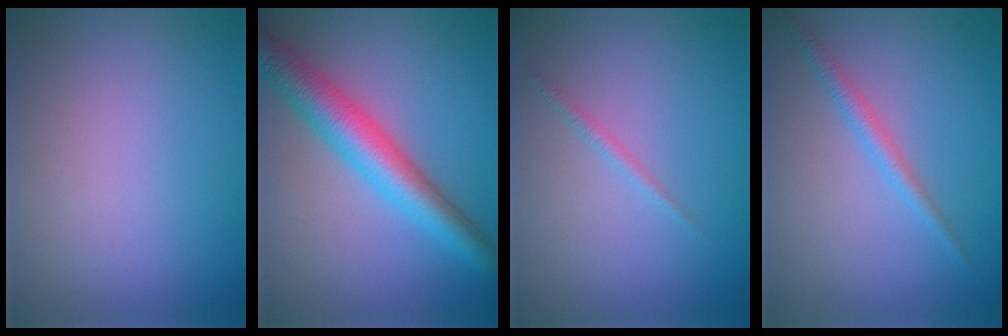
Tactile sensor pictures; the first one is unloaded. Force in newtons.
{"total": 6.2, "press": 6.1, "slide": 0.3}
{"total": 0.8, "press": 0.8, "slide": 0.1}
{"total": 1.7, "press": 1.7, "slide": 0.1}